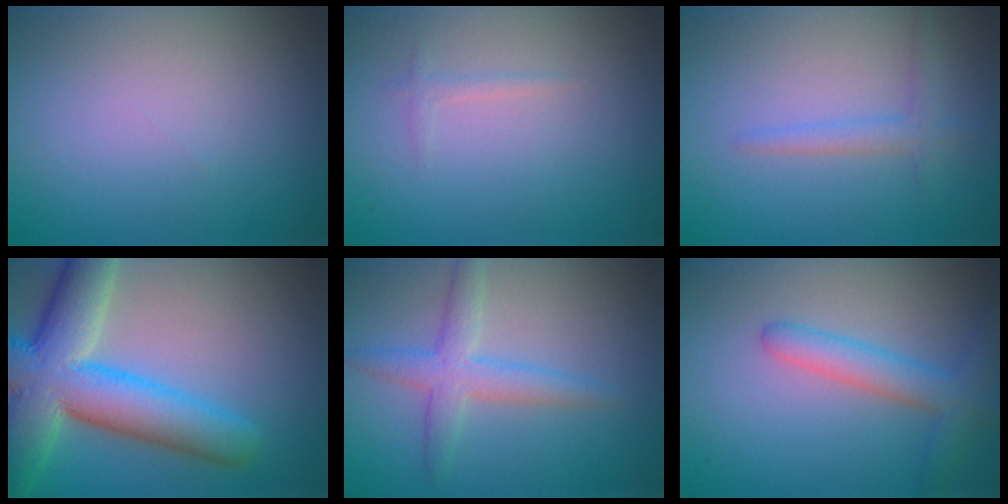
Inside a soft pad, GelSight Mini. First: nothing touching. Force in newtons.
{"total": 0.7, "press": 0.7, "slide": 0.1}
{"total": 1.7, "press": 1.7, "slide": 0.1}
{"total": 10.6, "press": 10.6, "slide": 0.7}
{"total": 3.3, "press": 3.3, "slide": 0.1}
{"total": 3.5, "press": 3.5, "slide": 0.2}